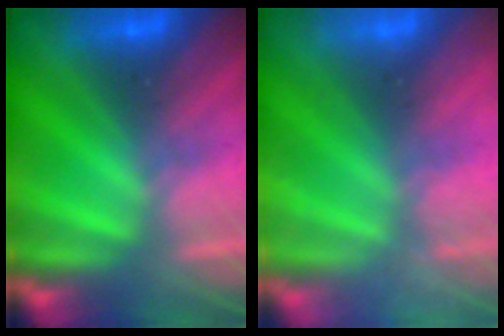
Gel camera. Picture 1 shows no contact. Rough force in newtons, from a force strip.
{"total": 2.7}